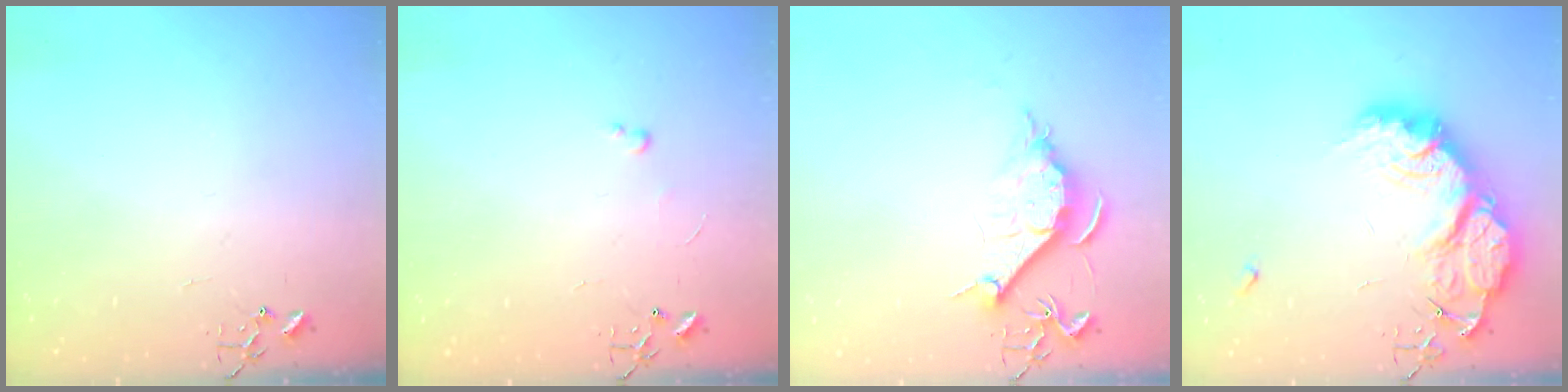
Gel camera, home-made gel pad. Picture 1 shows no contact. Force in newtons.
{"total": 2.4, "press": 2.3, "slide": 0.4}
{"total": 9.3, "press": 9.2, "slide": 1.0}
{"total": 25.2, "press": 25.1, "slide": 2.0}